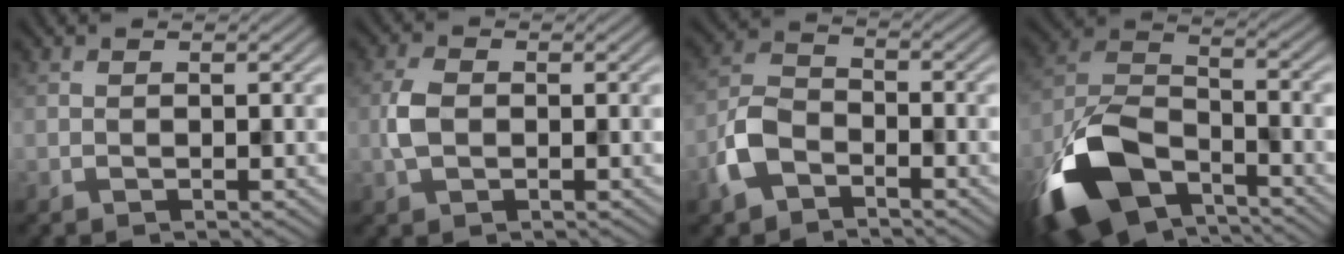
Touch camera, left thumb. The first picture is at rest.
{"total": 3.1, "force": [-0.3, 2.1, 2.3], "torque": [-0.057, 0.003, -0.009]}
{"total": 5.8, "force": [-3.3, 3.4, 3.3], "torque": [-0.076, 0.001, -0.081]}
{"total": 13.9, "force": [-8.7, 6.9, 8.4], "torque": [-0.195, -0.016, -0.180]}